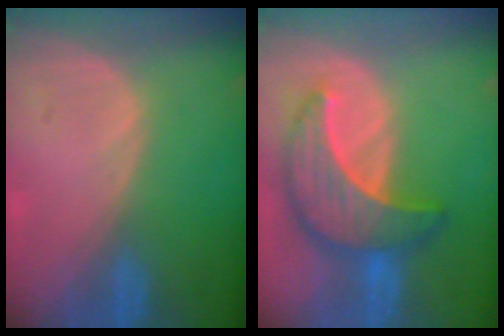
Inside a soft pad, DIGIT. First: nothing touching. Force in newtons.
{"total": 10.0, "press": 10.0, "slide": 0.8}